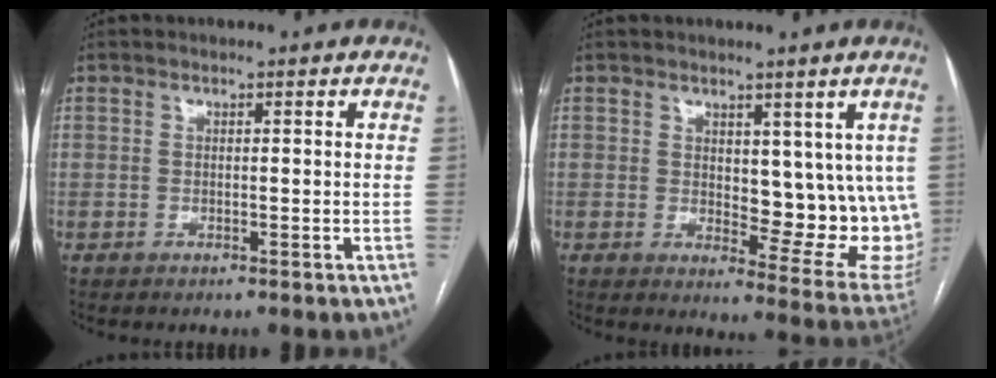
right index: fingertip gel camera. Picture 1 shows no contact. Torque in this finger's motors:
{"motor_torque": [0.46, 0.40, 0.14, 0.01]}